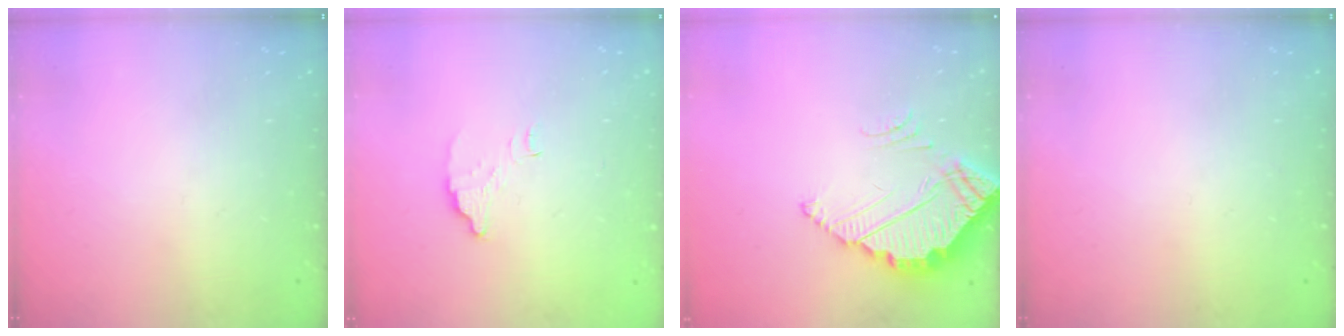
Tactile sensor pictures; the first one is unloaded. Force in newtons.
{"total": 4.2, "press": 4.1, "slide": 0.3}
{"total": 4.0, "press": 4.0, "slide": 0.3}
{"total": 0.0}